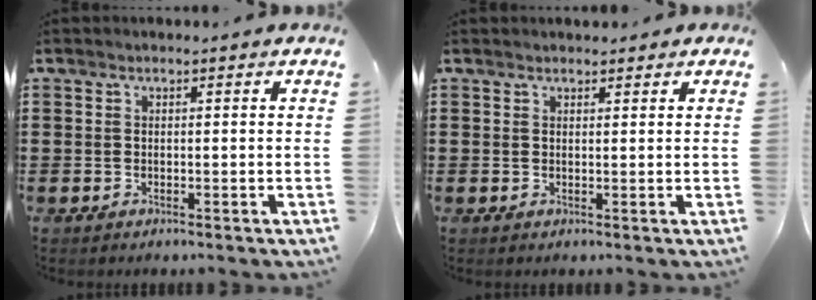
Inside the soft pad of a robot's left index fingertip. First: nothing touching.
{"total": 1.2, "force": [1.0, 0.5, 0.1], "torque": [-0.004, 0.004, 0.021]}